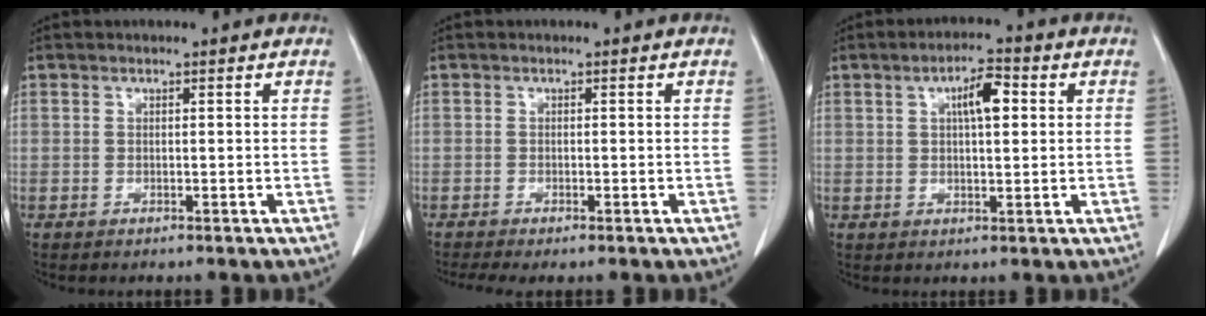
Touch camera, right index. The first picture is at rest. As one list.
[{"total": 3.4, "force": [-2.7, 0.6, 2.0], "torque": [-0.035, -0.010, -0.043]}, {"total": 5.3, "force": [1.5, 1.6, 4.8], "torque": [-0.082, 0.011, 0.025]}]